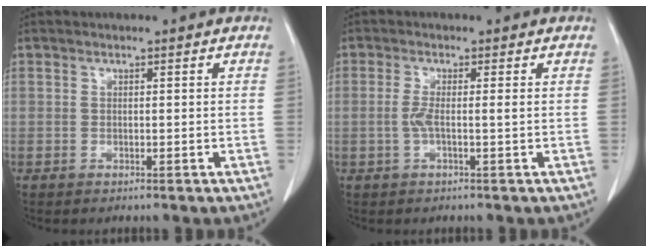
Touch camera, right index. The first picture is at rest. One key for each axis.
{"total": 2.4, "fx": -0.2, "fy": 0.1, "fz": 2.4, "tx": -0.049, "ty": 0.003, "tz": -0.004}